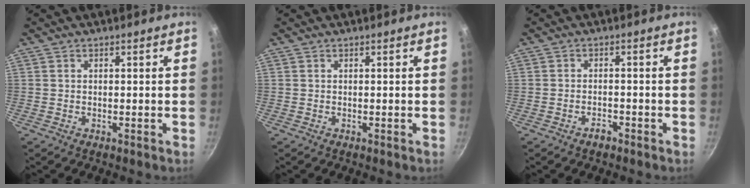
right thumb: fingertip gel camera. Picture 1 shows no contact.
{"total": 0.0}
{"total": 2.0, "force": [-1.6, 0.9, 0.9], "torque": [-0.010, 0.017, -0.022]}